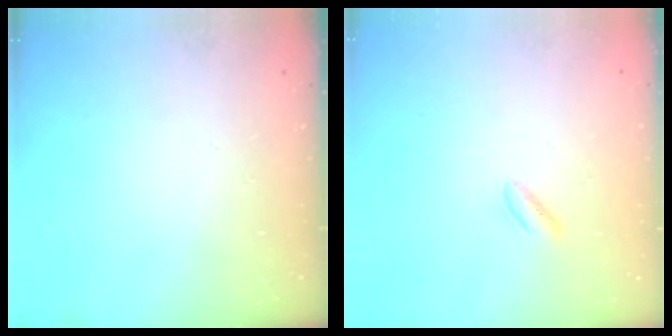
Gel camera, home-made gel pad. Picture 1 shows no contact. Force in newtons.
{"total": 1.6, "press": 1.2, "slide": 1.0}